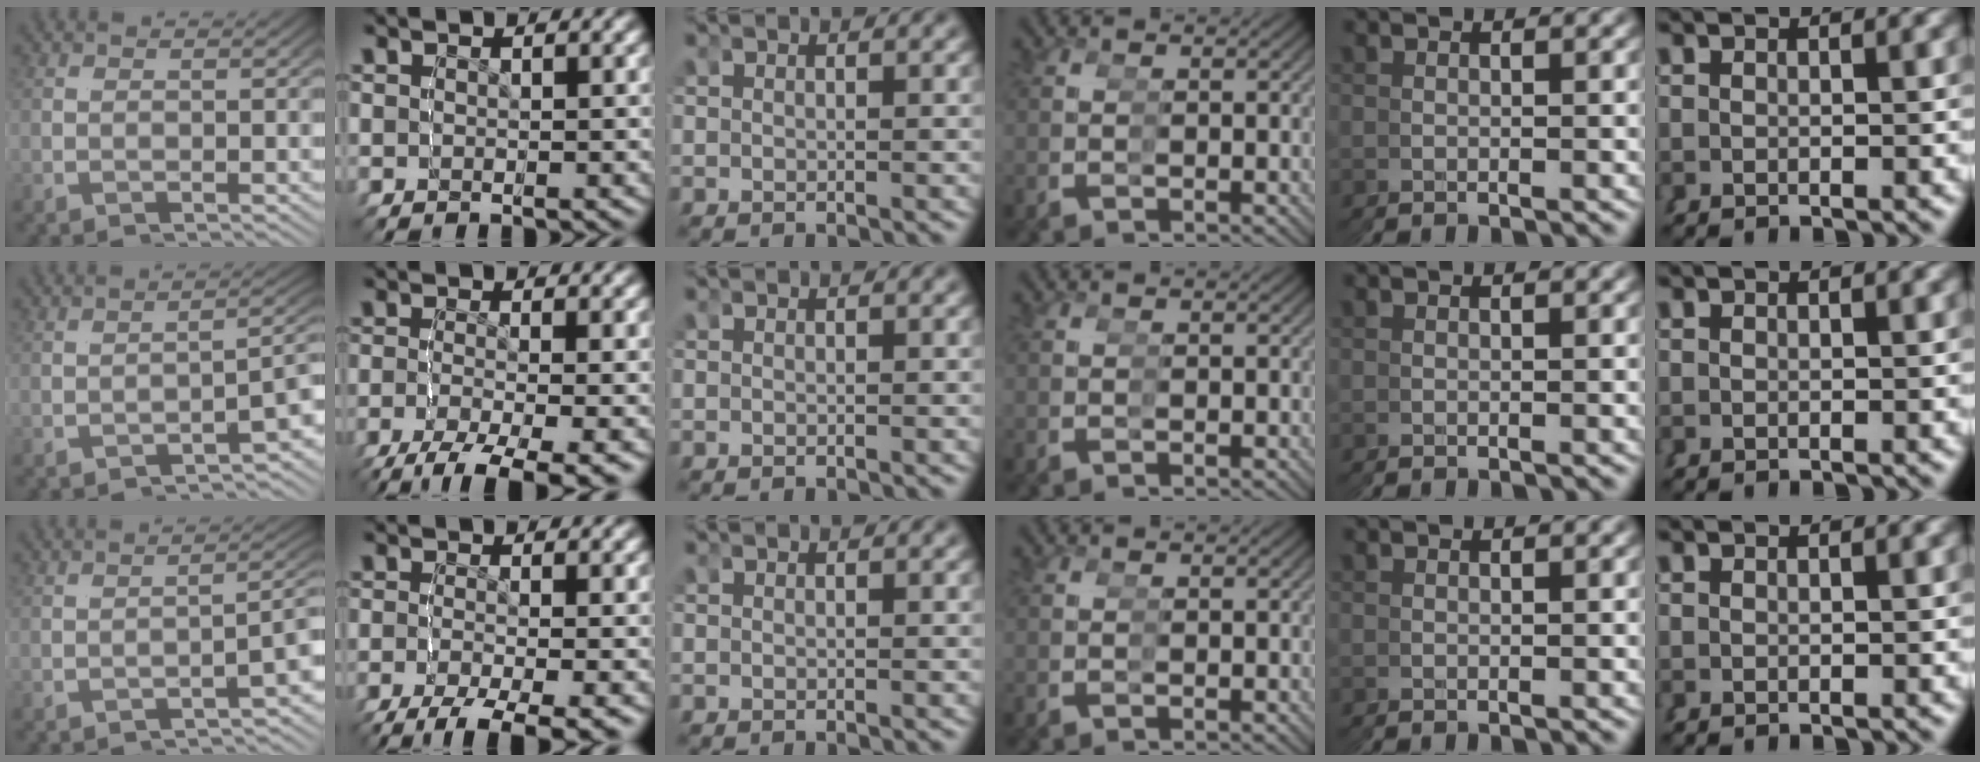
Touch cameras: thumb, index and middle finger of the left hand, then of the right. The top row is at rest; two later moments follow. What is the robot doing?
{"motion": "grasp_and_lifting", "object": "condiment"}